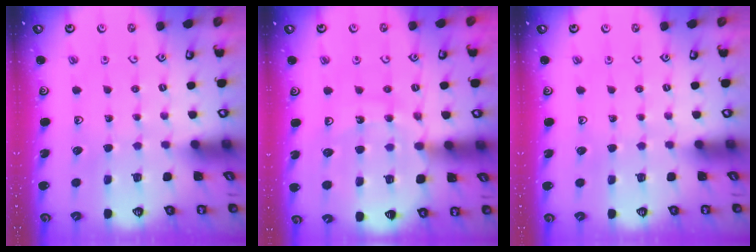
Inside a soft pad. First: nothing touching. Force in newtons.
{"total": 14.2, "press": 13.7, "slide": 3.8}
{"total": 0.0}